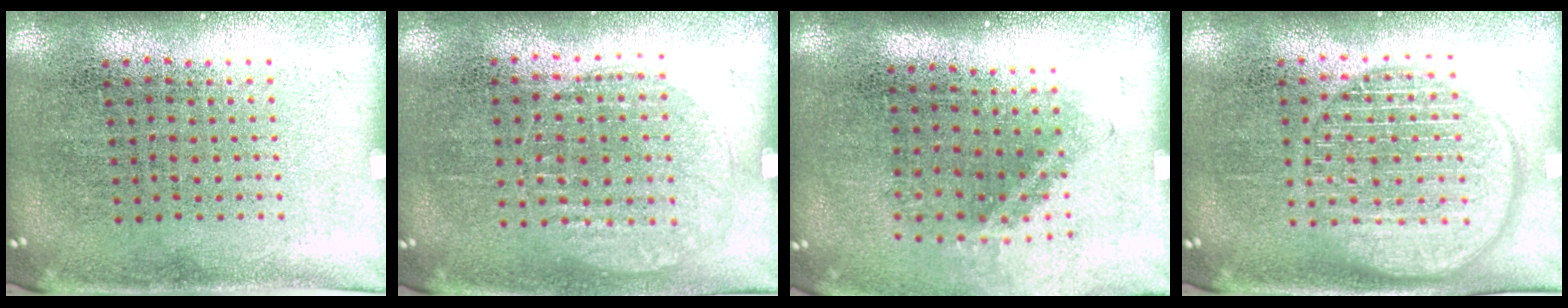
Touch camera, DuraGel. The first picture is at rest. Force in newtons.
{"total": 1.0, "press": 0.9, "slide": 0.3}
{"total": 1.5, "press": 1.0, "slide": 1.1}
{"total": 2.8, "press": 2.8, "slide": 0.4}